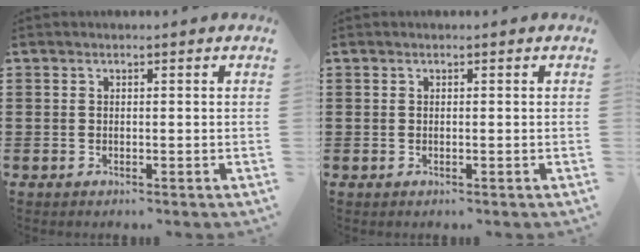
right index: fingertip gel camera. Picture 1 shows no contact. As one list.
[{"total": 0.0}]